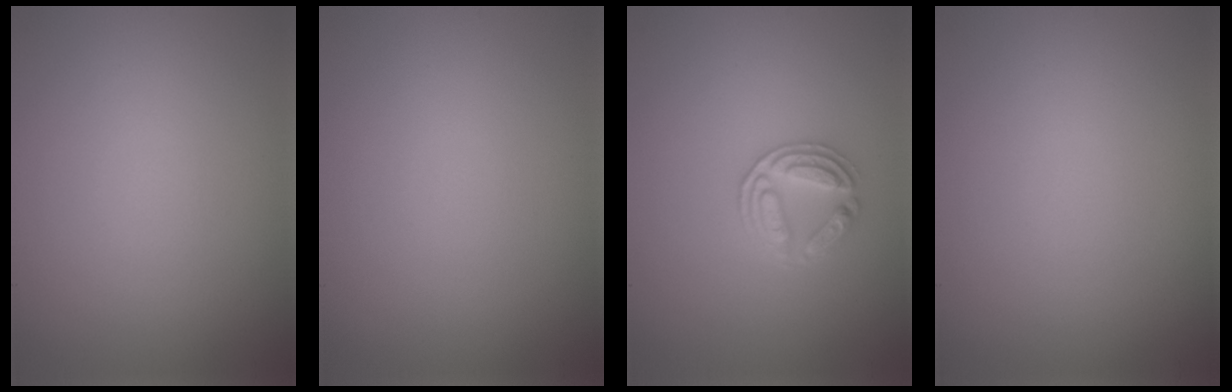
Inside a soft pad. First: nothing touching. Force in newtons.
{"total": 0.0}
{"total": 2.9, "press": 2.7, "slide": 1.0}
{"total": 0.0}